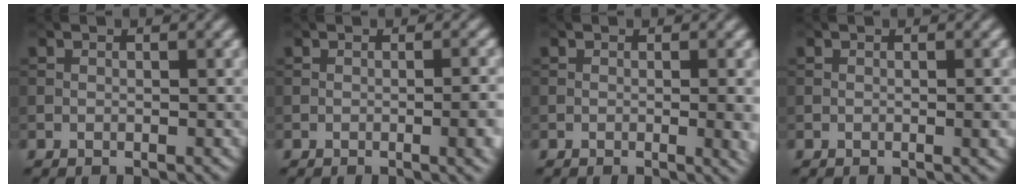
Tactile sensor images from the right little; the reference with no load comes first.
{"total": 4.0, "force": [-0.7, 1.3, 3.7], "torque": [-0.041, -0.005, -0.006]}
{"total": 3.4, "force": [-0.3, 1.3, 3.2], "torque": [-0.028, -0.006, 0.001]}
{"total": 1.3, "force": [-0.1, 0.3, 1.3], "torque": [-0.014, -0.001, -0.002]}